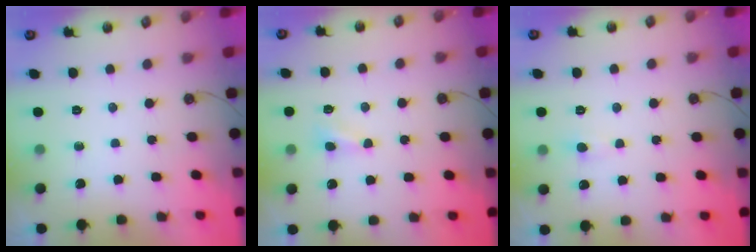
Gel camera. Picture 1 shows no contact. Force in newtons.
{"total": 1.0, "press": 0.9, "slide": 0.3}
{"total": 0.6, "press": 0.3, "slide": 0.4}